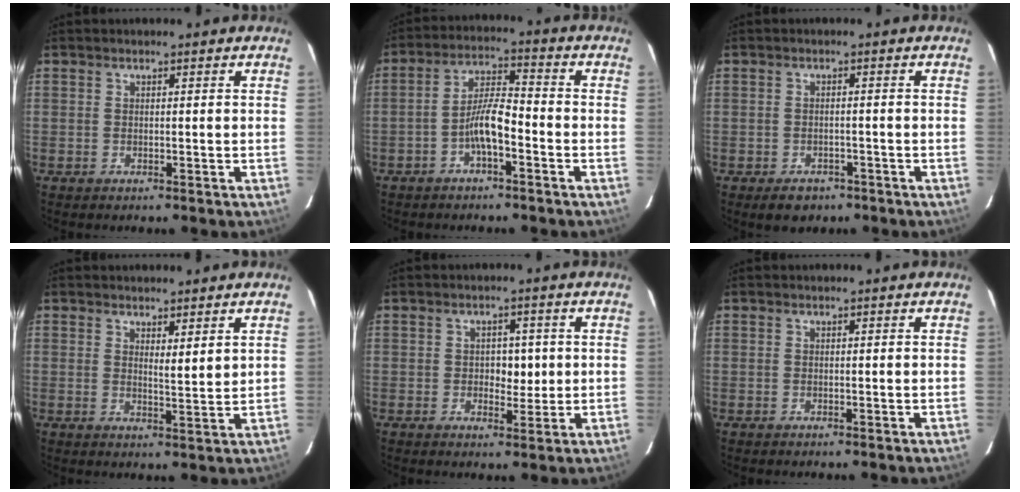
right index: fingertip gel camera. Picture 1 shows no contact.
{"total": 6.4, "force": [-2.6, 1.4, 5.7], "torque": [-0.114, 0.018, -0.048]}
{"total": 3.6, "force": [-2.5, 2.3, 1.2], "torque": [-0.018, 0.002, -0.028]}
{"total": 2.7, "force": [1.6, 0.3, 2.1], "torque": [-0.038, -0.013, 0.031]}
{"total": 3.7, "force": [0.2, 2.4, 2.8], "torque": [-0.033, 0.005, 0.007]}
{"total": 0.0}